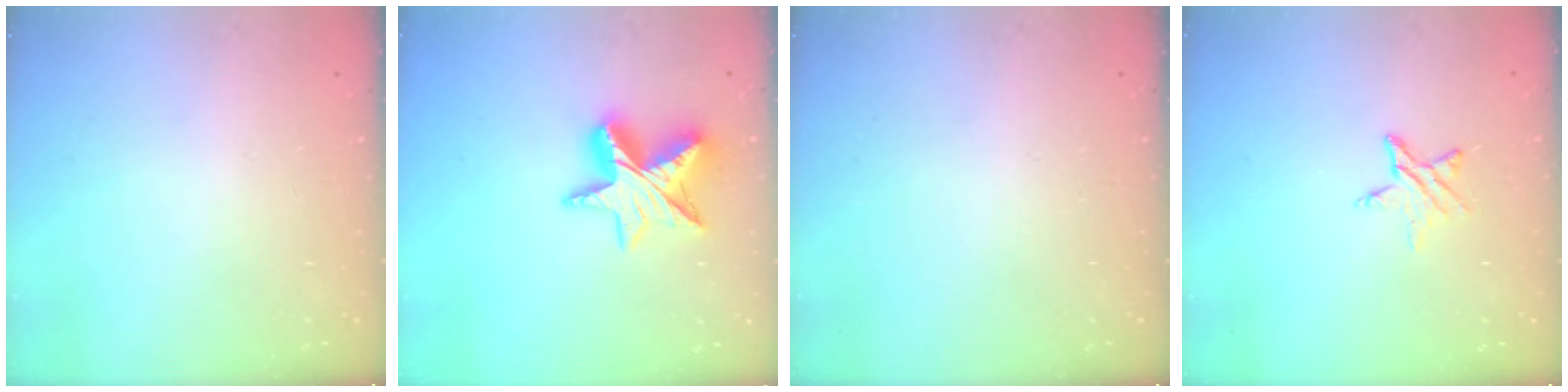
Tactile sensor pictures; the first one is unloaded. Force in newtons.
{"total": 13.1, "press": 13.1, "slide": 1.0}
{"total": 0.0}
{"total": 5.6, "press": 5.5, "slide": 0.6}